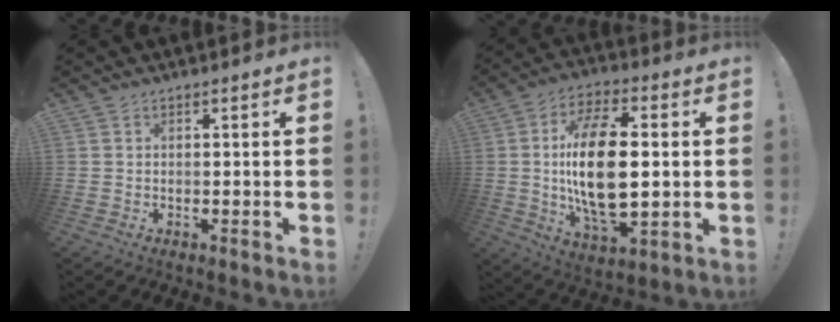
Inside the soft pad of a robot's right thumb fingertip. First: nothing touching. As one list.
[{"total": 20.2, "force": [0.9, 10.0, 17.5], "torque": [-0.331, -0.005, 0.009]}]